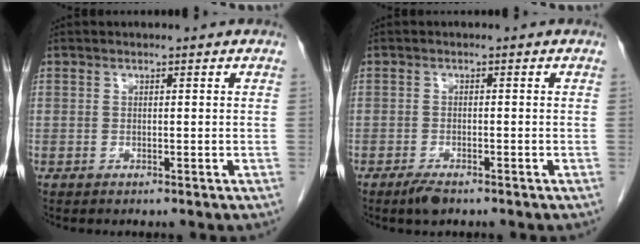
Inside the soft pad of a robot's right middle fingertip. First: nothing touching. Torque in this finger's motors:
{"motor_torque": [0.00, 0.05, 0.08, 0.01]}